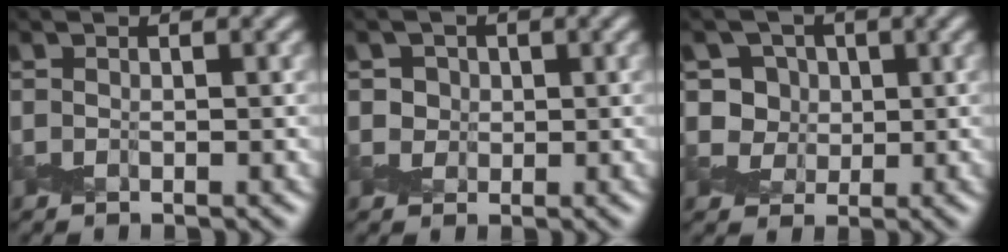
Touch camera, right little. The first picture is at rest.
{"total": 1.4, "force": [0.5, 1.3, 0.2], "torque": [0.002, 0.000, 0.007]}
{"total": 3.4, "force": [1.1, 3.0, 1.4], "torque": [-0.019, 0.001, 0.009]}